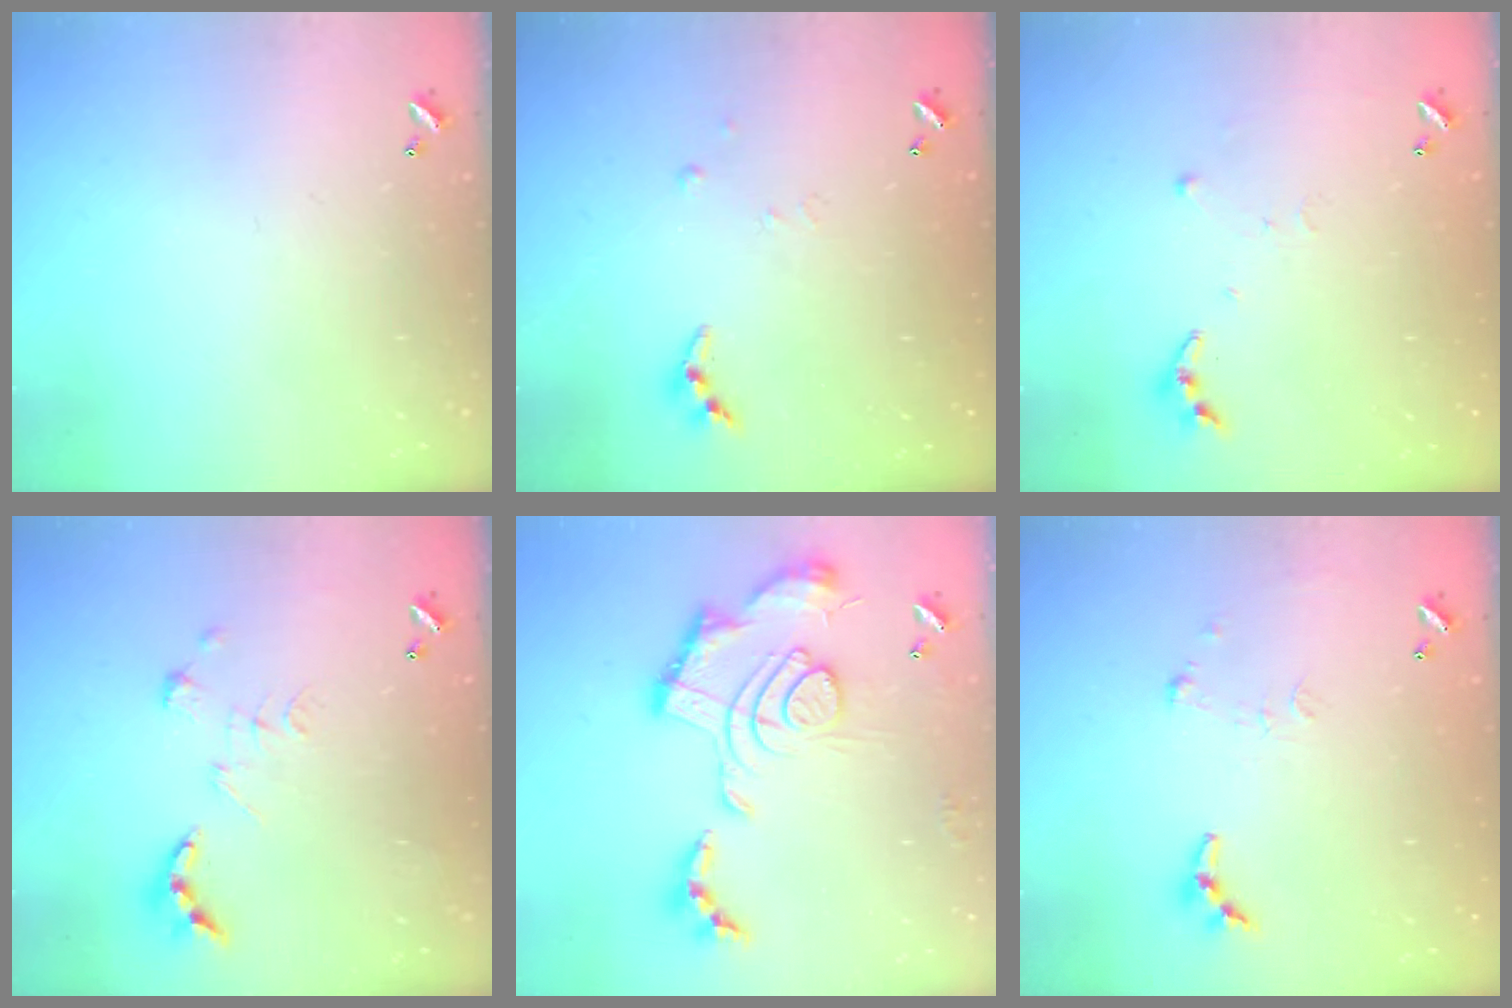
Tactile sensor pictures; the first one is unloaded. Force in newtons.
{"total": 4.3, "press": 4.3, "slide": 0.4}
{"total": 3.8, "press": 3.8, "slide": 0.4}
{"total": 2.7, "press": 2.2, "slide": 1.5}
{"total": 2.4, "press": 1.9, "slide": 1.5}
{"total": 6.2, "press": 6.2, "slide": 0.4}